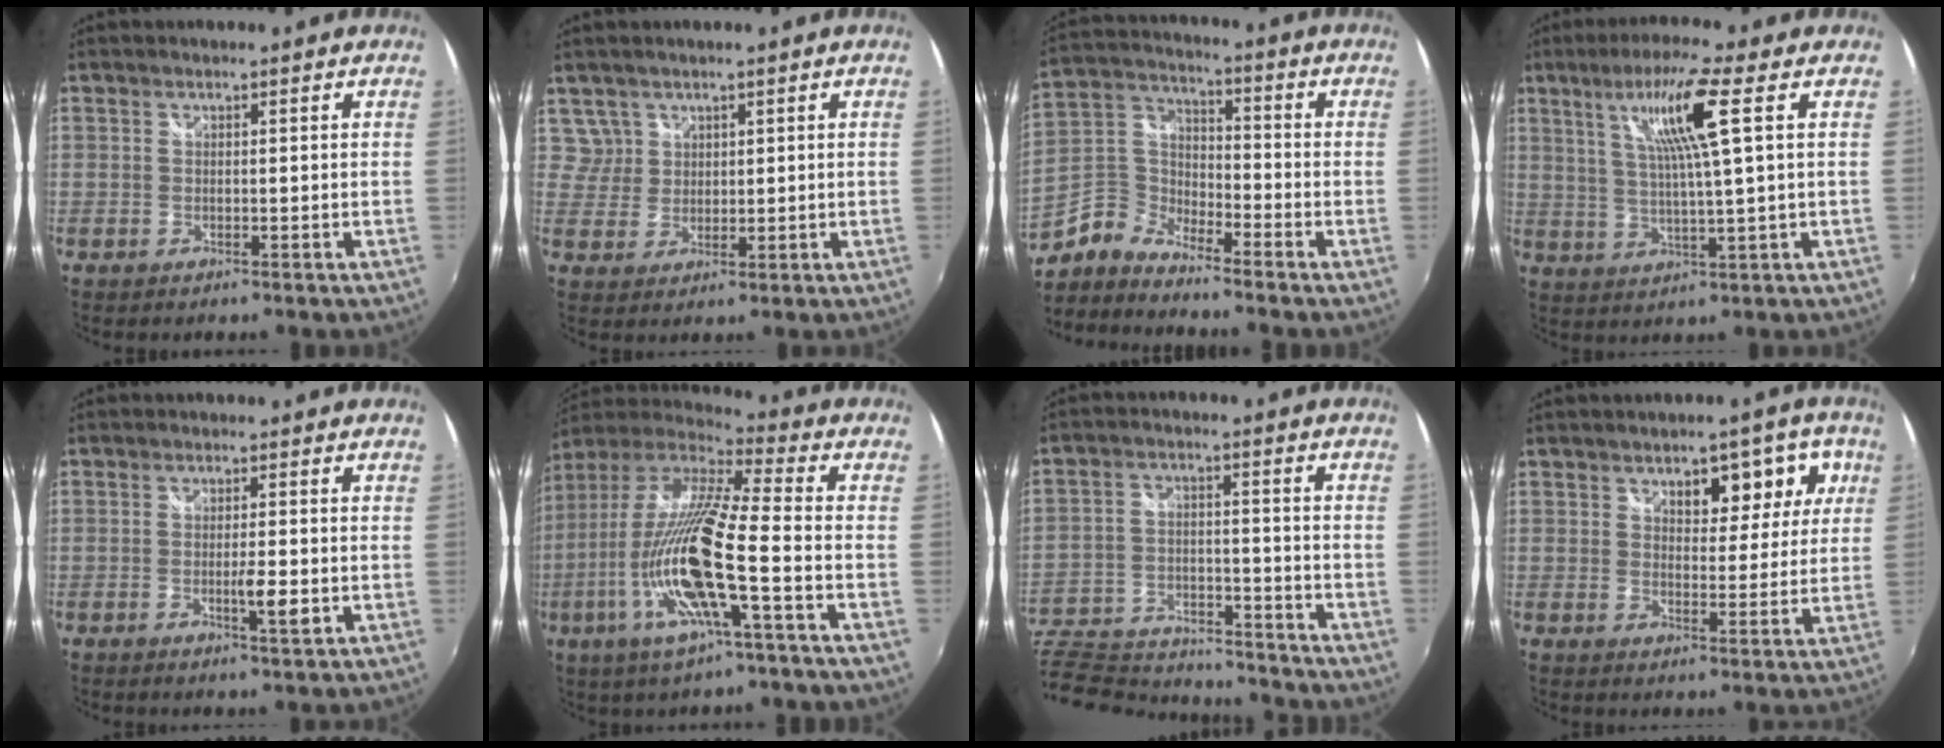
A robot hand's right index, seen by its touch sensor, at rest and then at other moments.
{"total": 3.7, "force": [2.2, 3.0, -0.3], "torque": [0.020, 0.010, 0.040]}
{"total": 6.3, "force": [-4.8, 3.4, 2.2], "torque": [-0.057, 0.024, -0.118]}
{"total": 10.3, "force": [4.0, -0.3, 9.5], "torque": [-0.167, 0.005, 0.075]}
{"total": 3.7, "force": [-1.0, 0.5, 3.6], "torque": [-0.060, -0.007, -0.015]}
{"total": 19.8, "force": [-6.1, 2.2, 18.8], "torque": [-0.344, -0.031, -0.121]}
{"total": 24.4, "force": [-19.5, 9.9, 10.8], "torque": [-0.255, -0.018, -0.286]}
{"total": 8.5, "force": [3.9, 4.8, 5.9], "torque": [-0.081, 0.025, 0.057]}